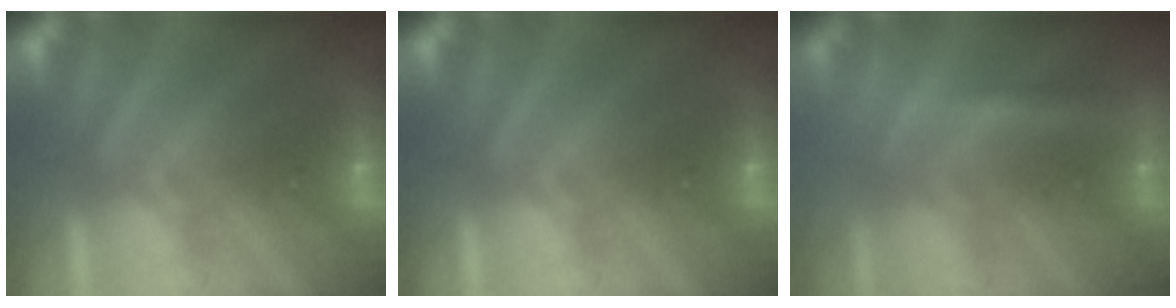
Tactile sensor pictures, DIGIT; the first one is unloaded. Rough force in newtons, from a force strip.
{"total": 0.0}
{"total": 2.0}